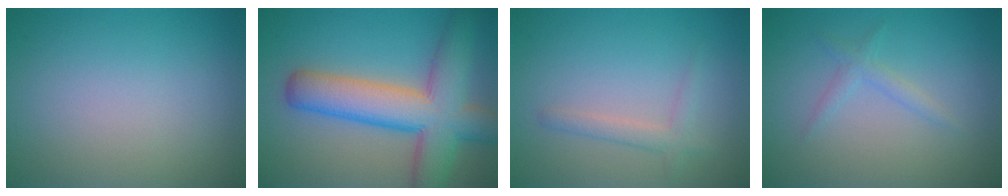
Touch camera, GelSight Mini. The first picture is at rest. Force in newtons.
{"total": 9.6, "press": 9.6, "slide": 0.4}
{"total": 1.8, "press": 1.7, "slide": 0.1}
{"total": 1.3, "press": 1.3, "slide": 0.0}